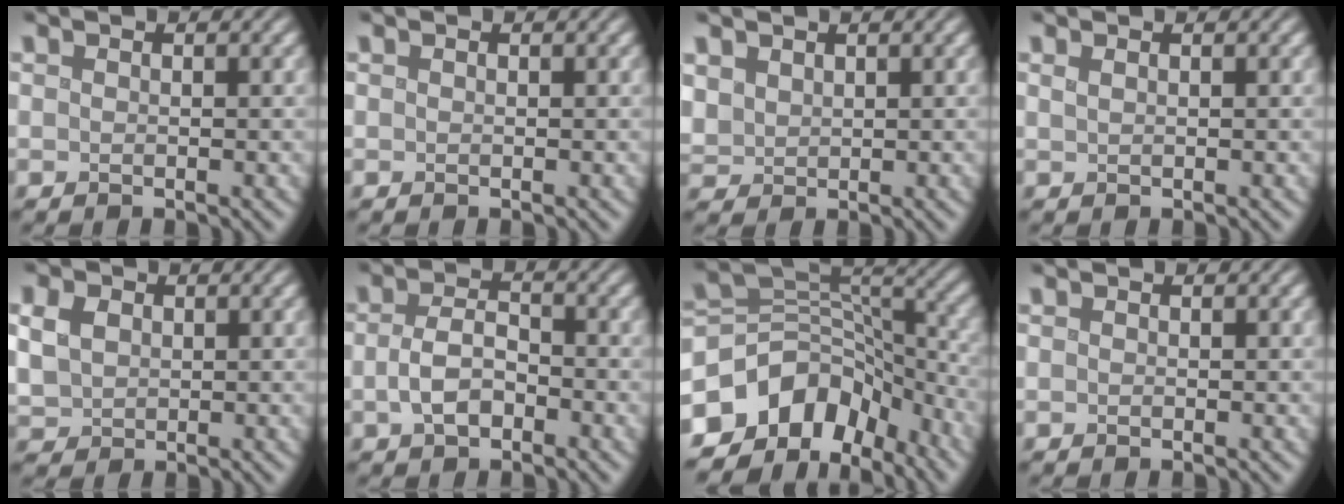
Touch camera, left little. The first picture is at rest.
{"total": 0.0}
{"total": 1.8, "force": [1.1, 1.3, 0.5], "torque": [-0.016, -0.001, 0.028]}
{"total": 0.7, "force": [0.4, 0.3, 0.5], "torque": [-0.006, 0.003, 0.007]}
{"total": 3.2, "force": [0.9, 2.6, 1.7], "torque": [-0.050, 0.005, 0.014]}
{"total": 3.2, "force": [-1.1, 1.8, 2.4], "torque": [-0.048, 0.004, -0.024]}
{"total": 10.1, "force": [-6.0, 6.7, 4.6], "torque": [-0.078, 0.019, -0.115]}
{"total": 0.0}